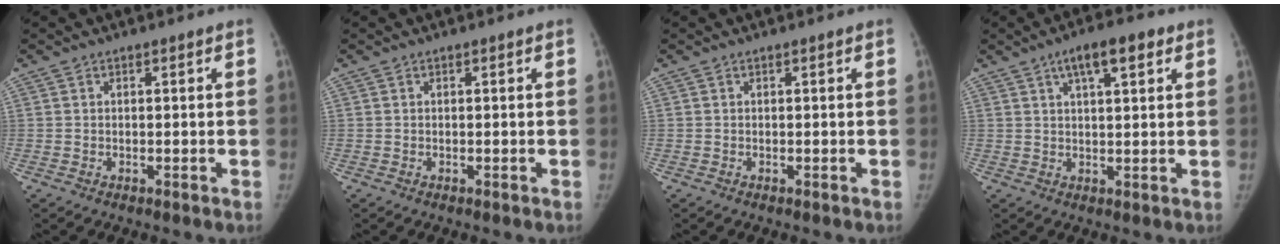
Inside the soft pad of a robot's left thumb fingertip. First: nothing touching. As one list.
[{"total": 0.0}, {"total": 0.0}, {"total": 7.4, "force": [3.7, 2.5, 5.9], "torque": [-0.080, 0.000, 0.055]}]